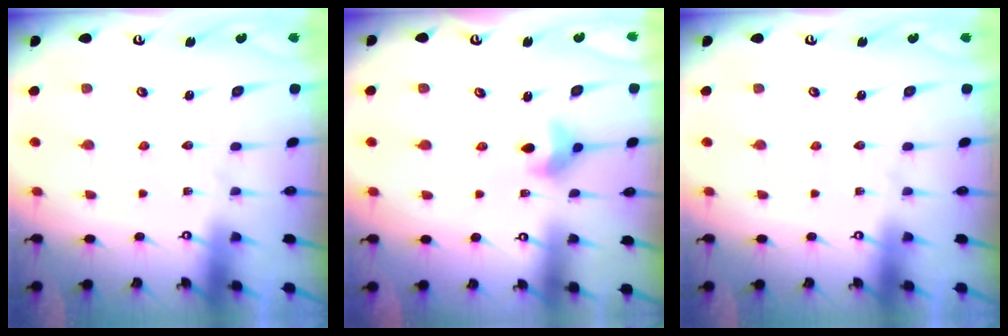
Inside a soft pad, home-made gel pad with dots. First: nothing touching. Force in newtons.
{"total": 7.0, "press": 6.9, "slide": 0.9}
{"total": 0.0}